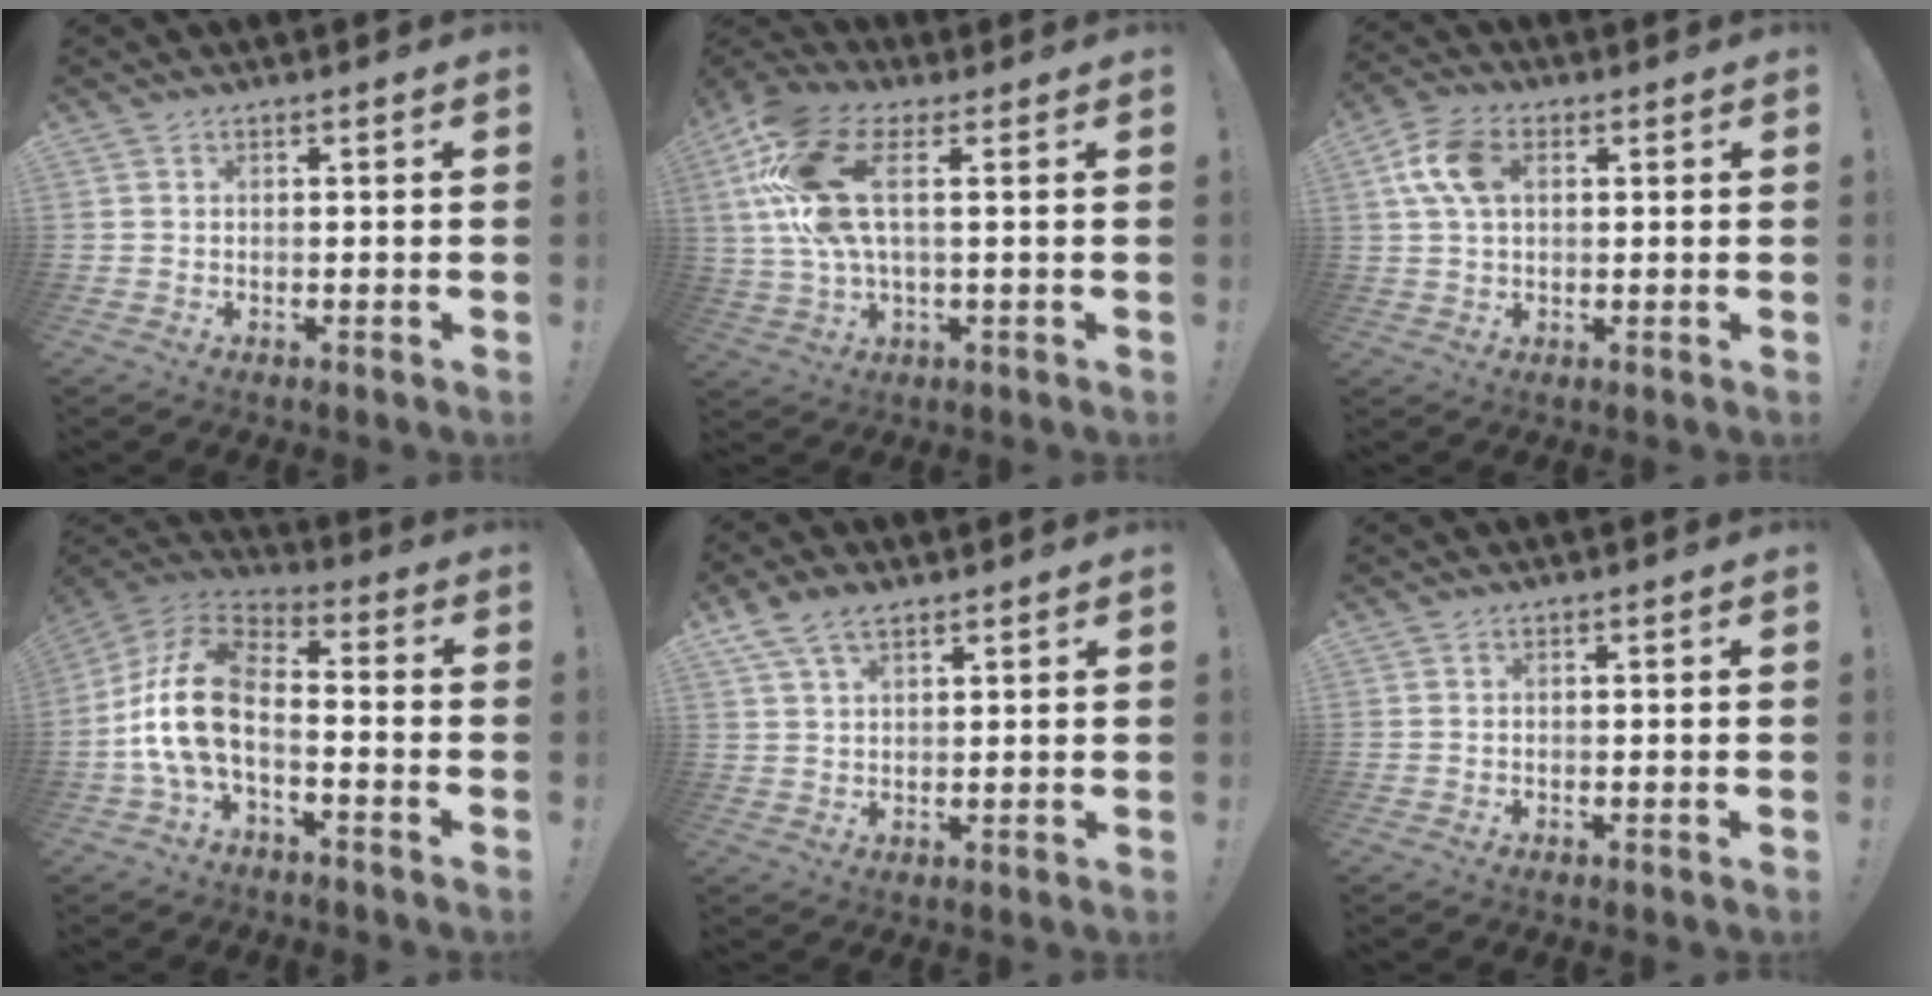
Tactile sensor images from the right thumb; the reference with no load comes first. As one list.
[{"total": 16.3, "force": [4.6, 7.0, 14.0], "torque": [-0.288, -0.011, 0.080]}, {"total": 10.7, "force": [2.6, 6.8, 7.9], "torque": [-0.149, 0.011, 0.053]}, {"total": 15.0, "force": [-2.9, 8.3, 12.2], "torque": [-0.250, 0.018, -0.041]}, {"total": 6.3, "force": [4.0, 3.1, 3.8], "torque": [-0.077, -0.006, 0.081]}, {"total": 0.0}]